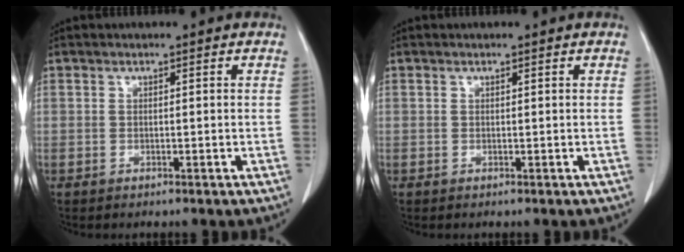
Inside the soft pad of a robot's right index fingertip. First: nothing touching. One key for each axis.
{"total": 0.0}